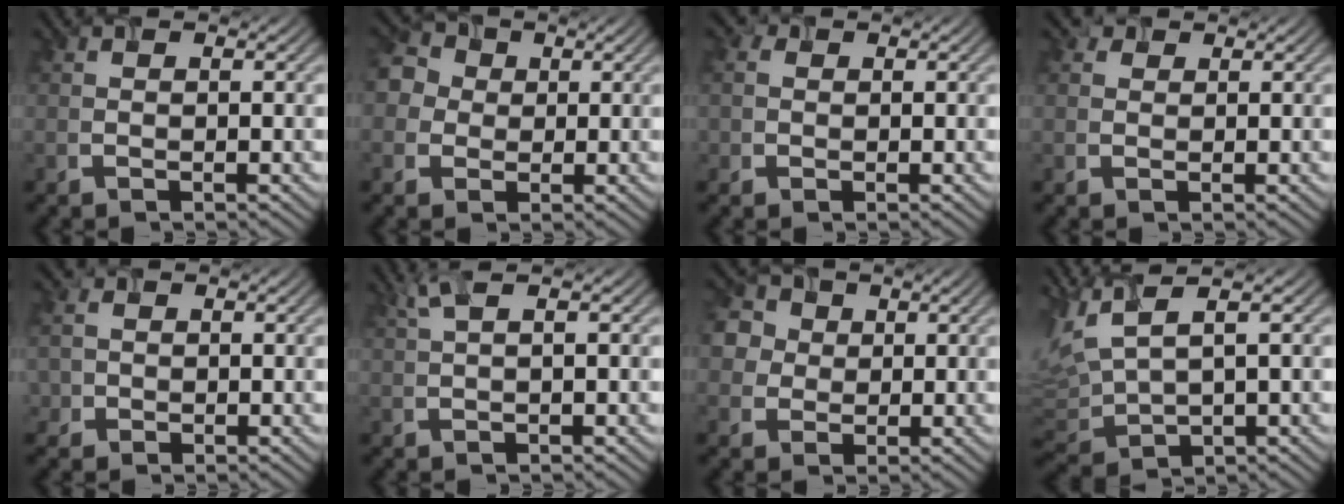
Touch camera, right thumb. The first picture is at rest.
{"total": 6.7, "force": [1.2, 5.7, 3.3], "torque": [-0.105, 0.035, 0.013]}
{"total": 2.2, "force": [0.2, 2.1, 0.7], "torque": [-0.029, 0.011, 0.008]}
{"total": 1.6, "force": [0.9, 1.2, 0.5], "torque": [-0.012, 0.008, 0.020]}
{"total": 2.3, "force": [-0.2, 2.3, 0.3], "torque": [-0.020, 0.007, 0.005]}
{"total": 1.7, "force": [0.6, 0.0, 1.6], "torque": [-0.036, 0.016, 0.025]}
{"total": 7.9, "force": [2.5, 6.3, 4.0], "torque": [-0.135, 0.040, 0.037]}
{"total": 7.1, "force": [2.7, 2.6, 6.1], "torque": [-0.172, 0.009, 0.068]}